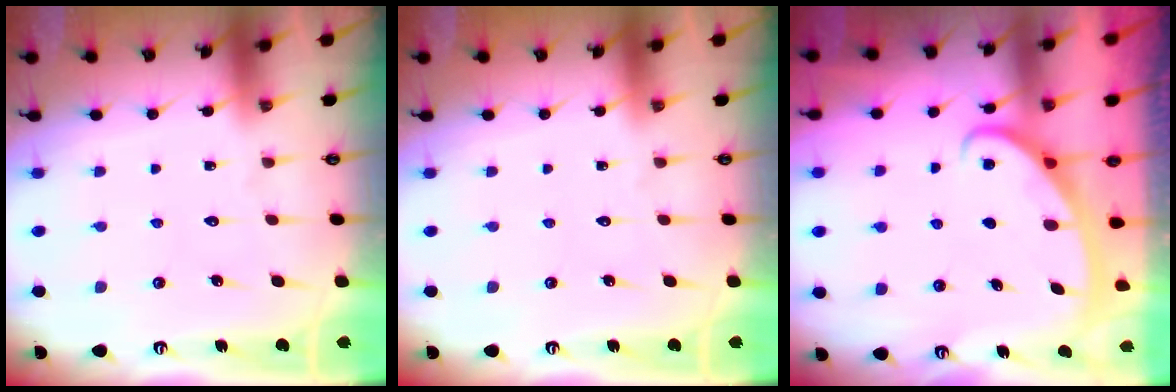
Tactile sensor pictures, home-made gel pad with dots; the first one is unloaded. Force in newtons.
{"total": 0.0}
{"total": 2.8, "press": 2.8, "slide": 0.4}